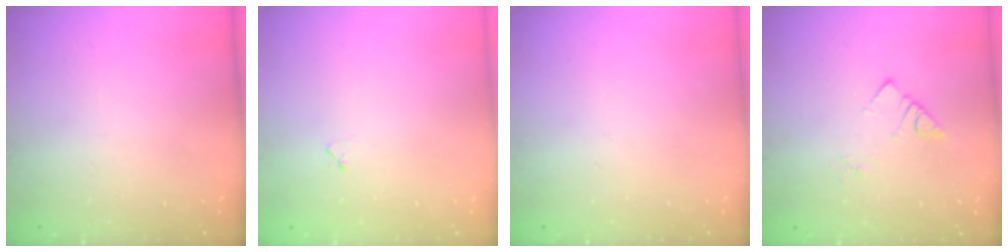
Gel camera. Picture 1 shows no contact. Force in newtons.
{"total": 3.4, "press": 3.4, "slide": 0.4}
{"total": 0.0}
{"total": 2.6, "press": 2.6, "slide": 0.1}